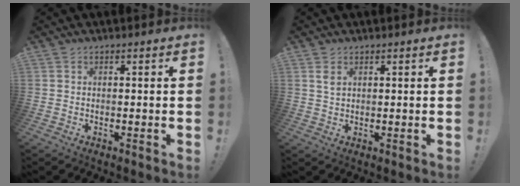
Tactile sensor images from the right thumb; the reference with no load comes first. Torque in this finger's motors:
{"motor_torque": [0.06, 0.41, -0.25, 0.00, 0.11]}